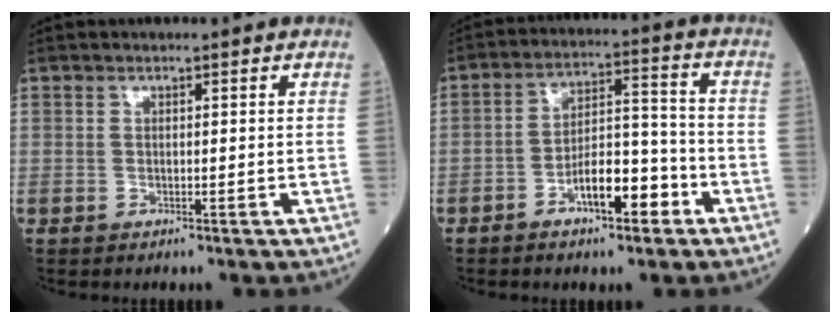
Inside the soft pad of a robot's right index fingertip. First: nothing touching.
{"total": 8.4, "force": [-4.4, 2.7, 6.6], "torque": [-0.113, 0.020, -0.074]}